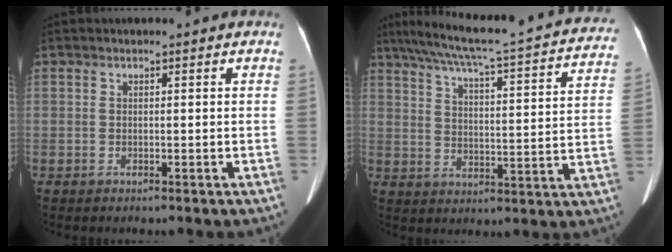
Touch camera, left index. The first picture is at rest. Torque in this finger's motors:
{"motor_torque": [-0.40, -1.03, -0.04, 0.04]}